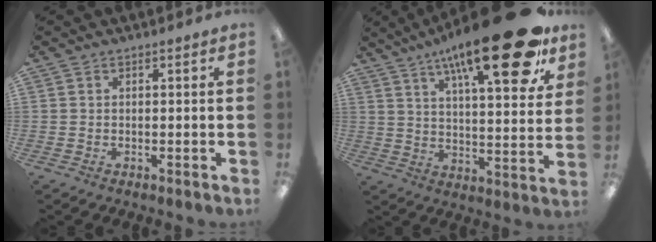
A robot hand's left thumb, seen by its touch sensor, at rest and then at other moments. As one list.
[{"total": 25.9, "force": [15.5, 8.0, 19.2], "torque": [-0.281, -0.084, 0.240]}]